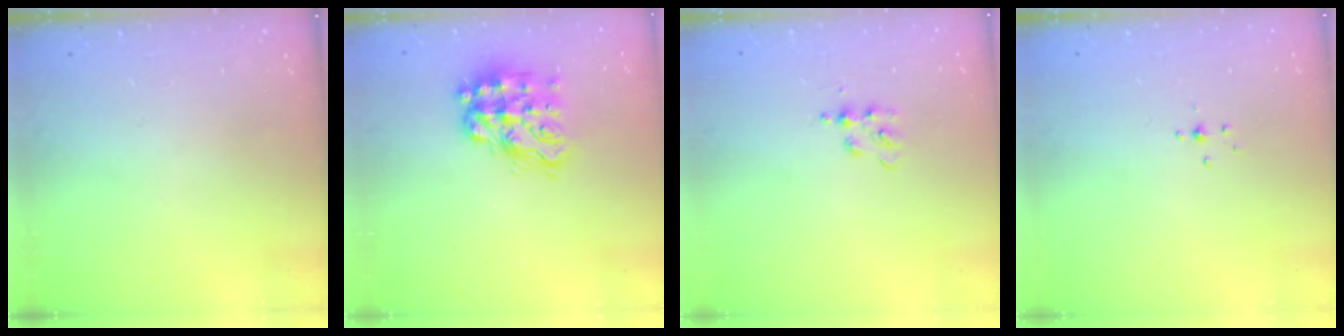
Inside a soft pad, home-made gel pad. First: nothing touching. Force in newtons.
{"total": 15.0, "press": 14.9, "slide": 1.3}
{"total": 5.5, "press": 5.4, "slide": 0.6}
{"total": 2.1, "press": 1.9, "slide": 0.8}